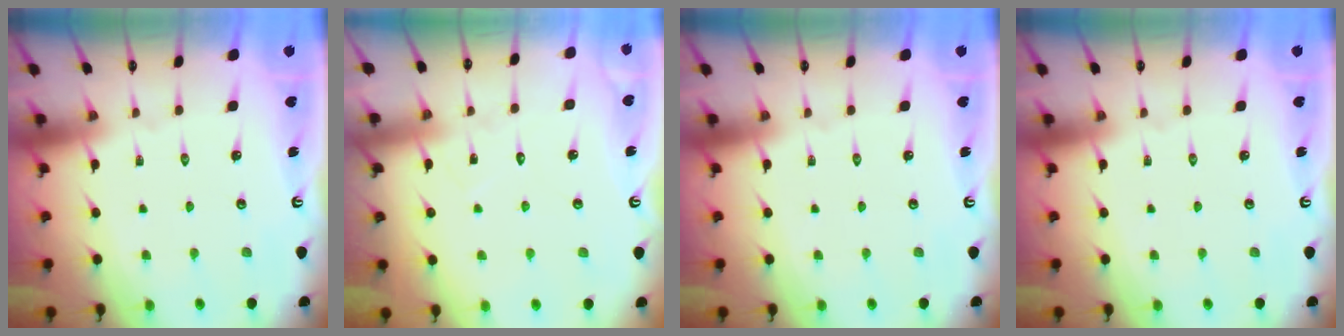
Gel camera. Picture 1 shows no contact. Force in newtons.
{"total": 8.1, "press": 8.1, "slide": 0.4}
{"total": 0.0}
{"total": 0.0}